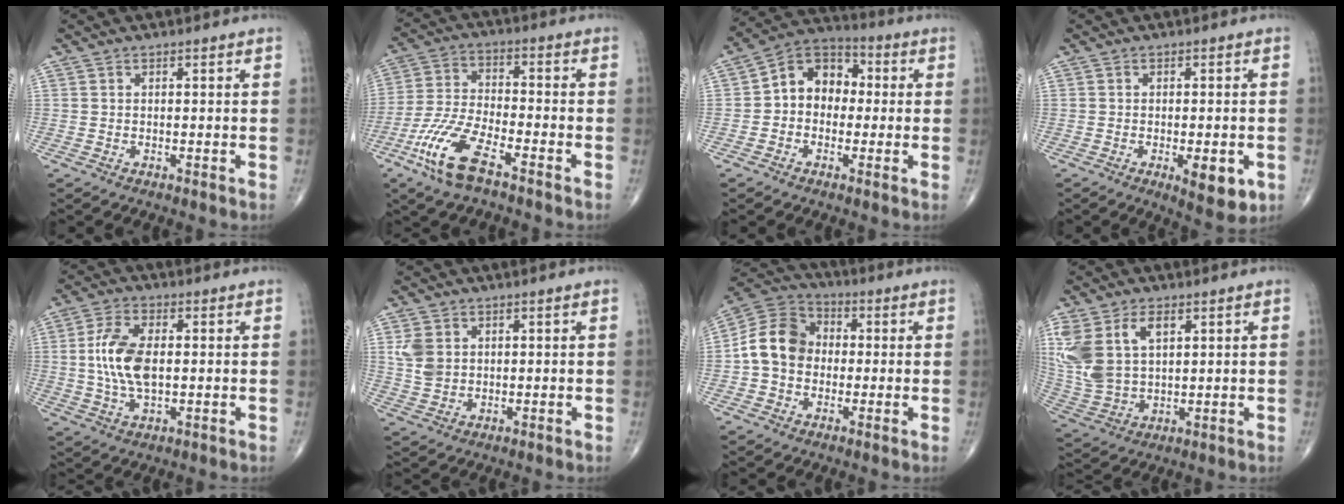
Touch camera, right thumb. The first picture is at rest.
{"total": 11.9, "force": [-7.0, 3.8, 8.9], "torque": [-0.200, 0.020, -0.139]}
{"total": 10.4, "force": [0.1, 8.1, 6.4], "torque": [-0.069, 0.037, -0.014]}
{"total": 7.2, "force": [-2.3, 2.7, 6.2], "torque": [-0.073, -0.010, -0.024]}
{"total": 10.1, "force": [0.5, 5.2, 8.6], "torque": [-0.181, 0.002, 0.011]}
{"total": 5.2, "force": [1.4, 4.0, 3.0], "torque": [-0.051, -0.004, 0.033]}
{"total": 11.2, "force": [-0.4, 9.2, 6.4], "torque": [-0.103, 0.034, -0.022]}
{"total": 15.2, "force": [5.4, 9.2, 10.8], "torque": [-0.247, -0.008, 0.119]}